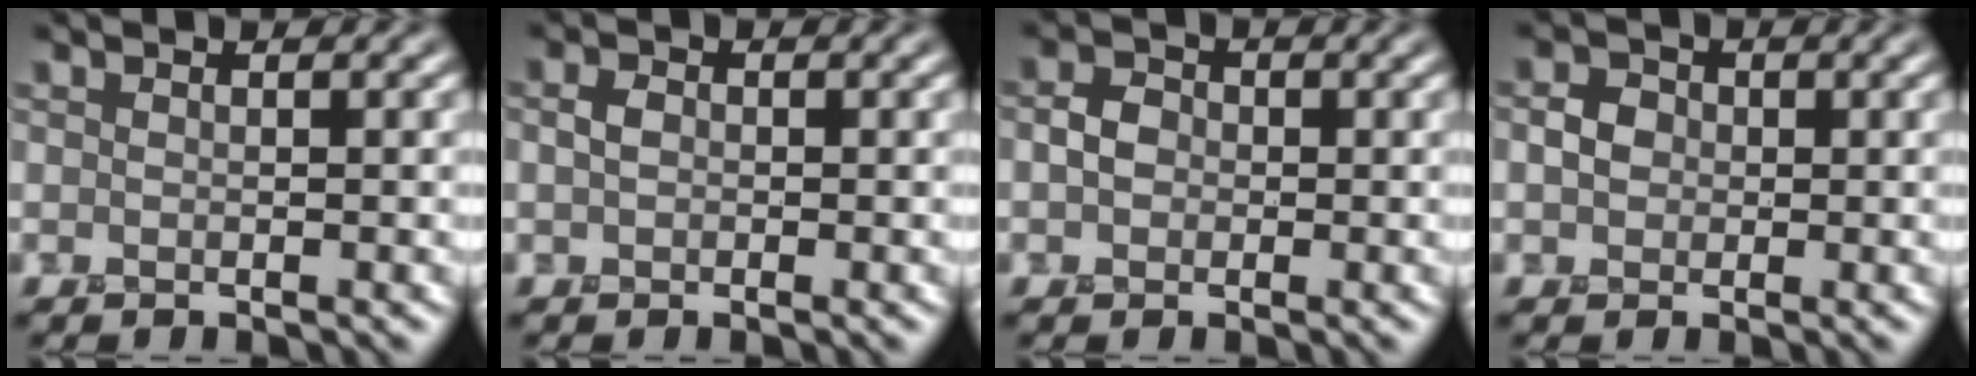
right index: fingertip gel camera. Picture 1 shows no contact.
{"total": 0.9, "force": [0.1, 0.8, 0.4], "torque": [-0.007, 0.005, 0.000]}
{"total": 1.9, "force": [-0.1, 1.7, 0.9], "torque": [-0.014, 0.006, -0.008]}
{"total": 1.8, "force": [0.2, 1.7, 0.6], "torque": [-0.008, 0.008, -0.001]}